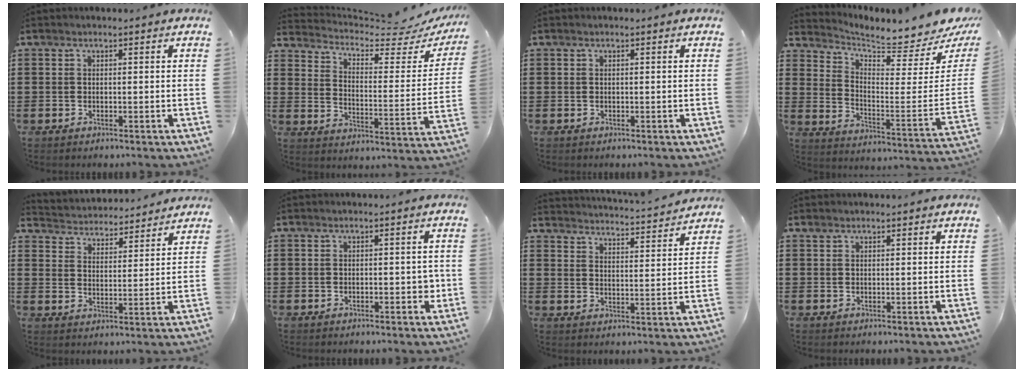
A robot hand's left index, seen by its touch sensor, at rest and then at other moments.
{"total": 4.4, "force": [4.0, 0.7, 1.6], "torque": [-0.050, -0.035, 0.061]}
{"total": 0.0}
{"total": 5.2, "force": [5.1, 0.0, 0.9], "torque": [-0.034, -0.059, 0.078]}
{"total": 3.8, "force": [3.7, 0.0, -0.8], "torque": [-0.009, -0.031, 0.059]}
{"total": 2.1, "force": [-0.5, 0.9, 1.8], "torque": [-0.024, 0.002, -0.014]}
{"total": 3.7, "force": [3.6, -0.7, -0.3], "torque": [-0.015, -0.034, 0.057]}
{"total": 0.8, "force": [0.8, 0.3, 0.1], "torque": [-0.004, 0.002, 0.015]}